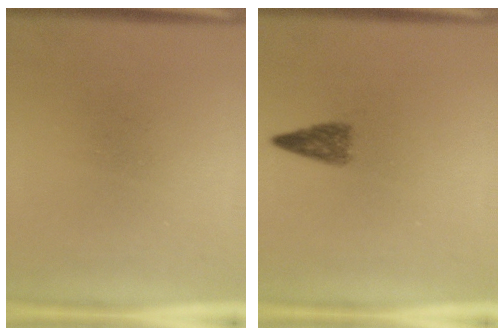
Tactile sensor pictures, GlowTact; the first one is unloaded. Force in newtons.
{"total": 2.5}